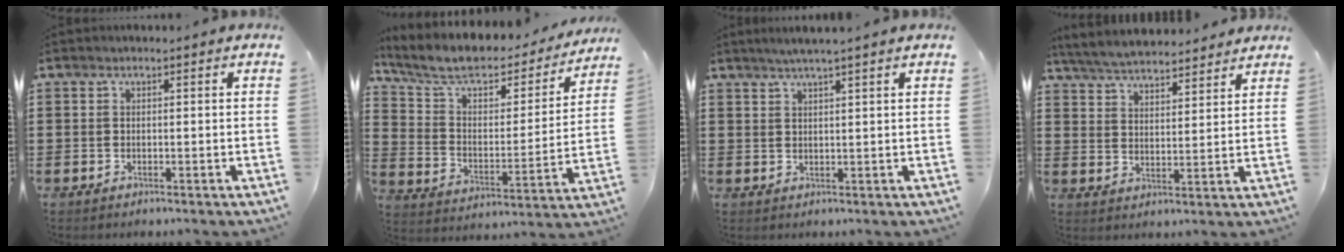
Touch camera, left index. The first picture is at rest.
{"total": 8.2, "force": [6.7, 2.6, 4.0], "torque": [-0.107, -0.043, 0.113]}
{"total": 2.3, "force": [2.0, -0.4, 1.2], "torque": [-0.027, 0.002, 0.036]}
{"total": 5.2, "force": [5.1, 0.5, 0.9], "torque": [-0.039, -0.020, 0.092]}